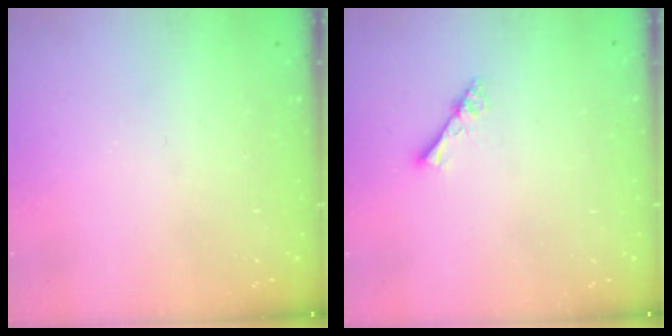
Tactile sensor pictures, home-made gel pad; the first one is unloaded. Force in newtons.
{"total": 1.8, "press": 1.8, "slide": 0.1}